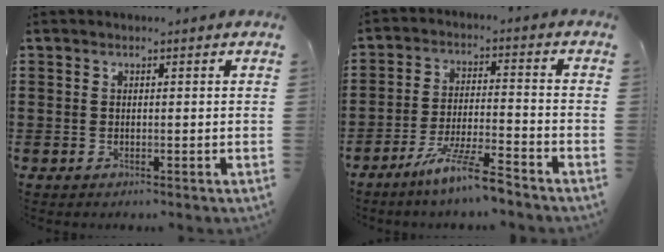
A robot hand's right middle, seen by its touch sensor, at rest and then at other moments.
{"total": 7.9, "force": [-6.4, 0.0, 4.7], "torque": [-0.100, -0.010, -0.122]}